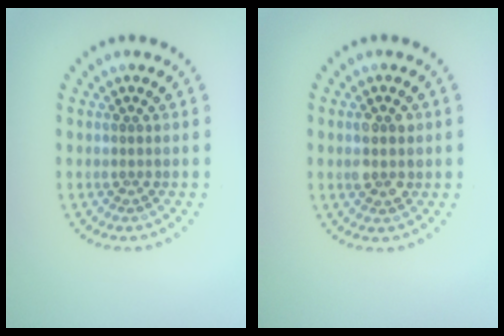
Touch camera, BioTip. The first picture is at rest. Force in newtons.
{"total": 2.2, "press": 2.2, "slide": 0.3}